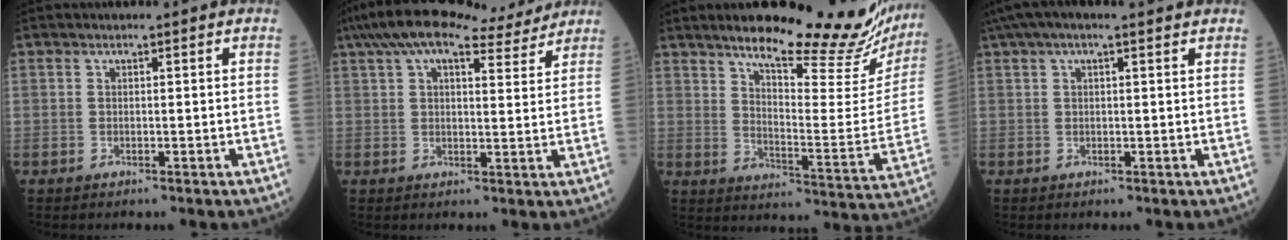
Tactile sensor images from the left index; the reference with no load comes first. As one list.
[{"total": 13.6, "force": [11.5, 3.0, 6.6], "torque": [-0.116, 0.044, 0.164]}, {"total": 24.6, "force": [21.0, 3.9, 12.3], "torque": [-0.169, -0.067, 0.264]}, {"total": 7.4, "force": [5.3, 1.7, 4.8], "torque": [-0.093, 0.051, 0.083]}]